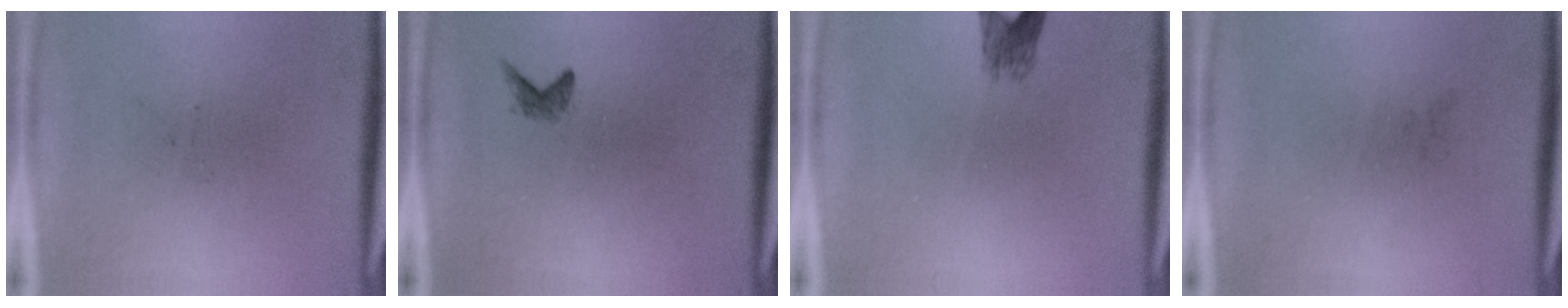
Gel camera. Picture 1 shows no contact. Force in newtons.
{"total": 0.9}
{"total": 2.2}
{"total": 0.0}